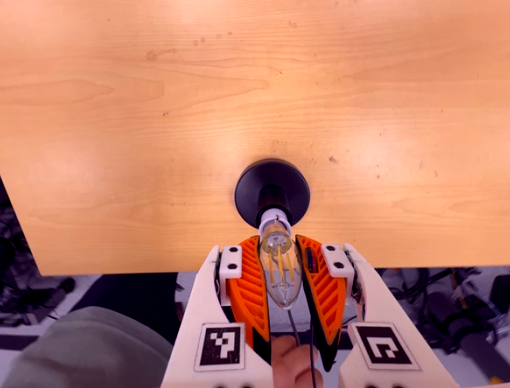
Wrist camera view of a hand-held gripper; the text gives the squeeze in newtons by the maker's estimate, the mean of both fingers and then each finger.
{"total": 19.4, "left": 19.8, "right": 18.9}